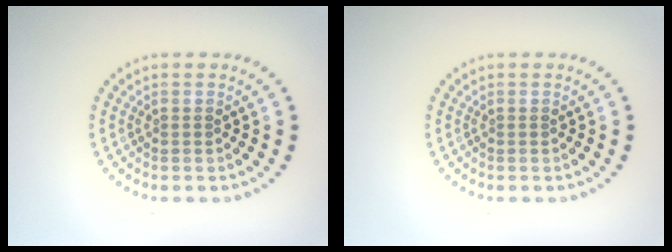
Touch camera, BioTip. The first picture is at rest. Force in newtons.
{"total": 0.0}